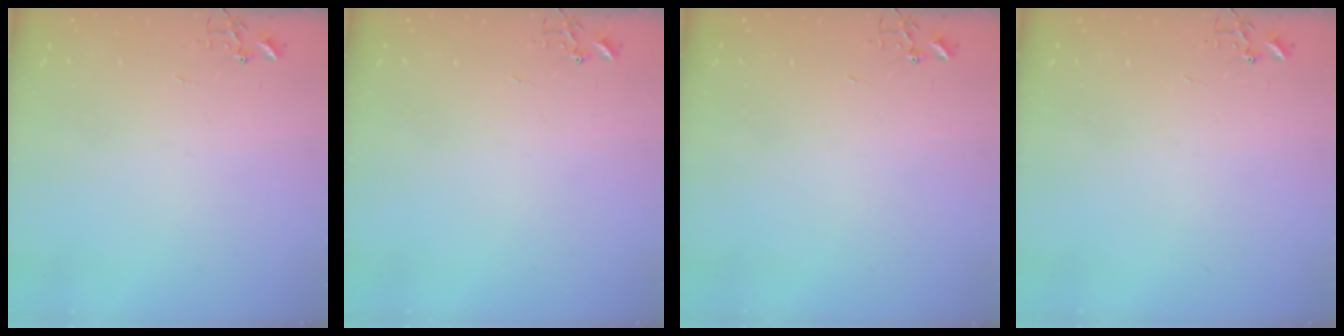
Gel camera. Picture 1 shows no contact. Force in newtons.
{"total": 0.0}
{"total": 0.0}
{"total": 0.0}